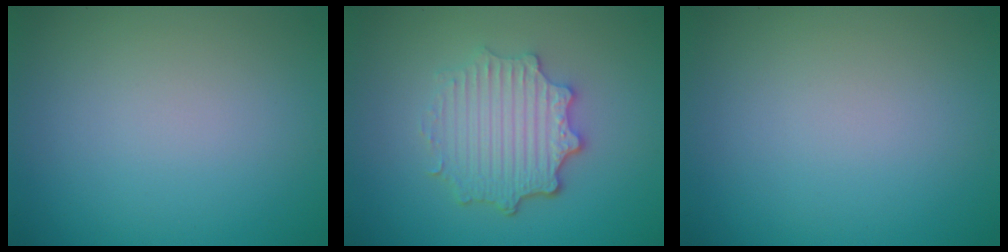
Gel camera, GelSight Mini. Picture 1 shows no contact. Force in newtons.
{"total": 4.8, "press": 3.8, "slide": 3.1}
{"total": 0.0}